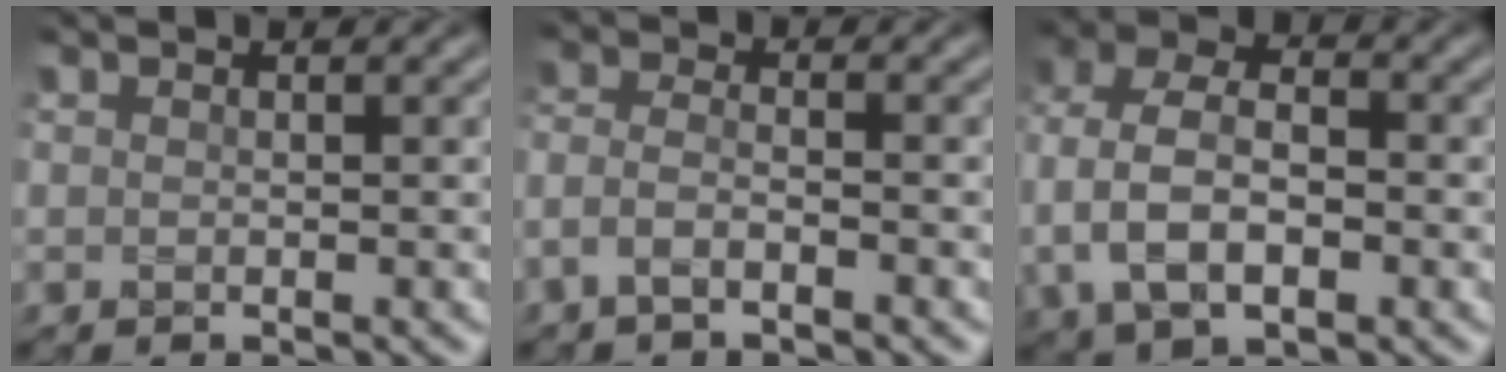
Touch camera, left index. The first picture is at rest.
{"total": 2.4, "force": [-1.6, 0.7, 1.6], "torque": [-0.039, 0.003, -0.042]}
{"total": 7.0, "force": [-1.0, 4.4, 5.3], "torque": [-0.112, 0.008, -0.027]}